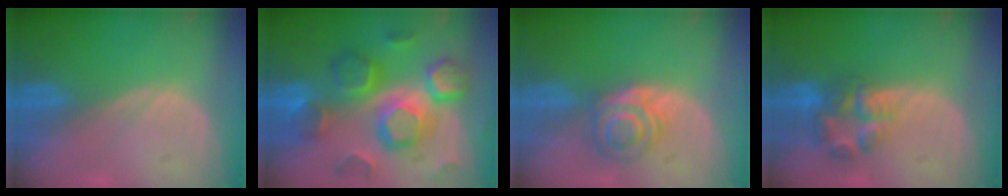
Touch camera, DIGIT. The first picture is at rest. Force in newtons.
{"total": 12.4, "press": 12.4, "slide": 1.0}
{"total": 5.6, "press": 5.3, "slide": 1.8}
{"total": 7.0, "press": 6.1, "slide": 3.5}